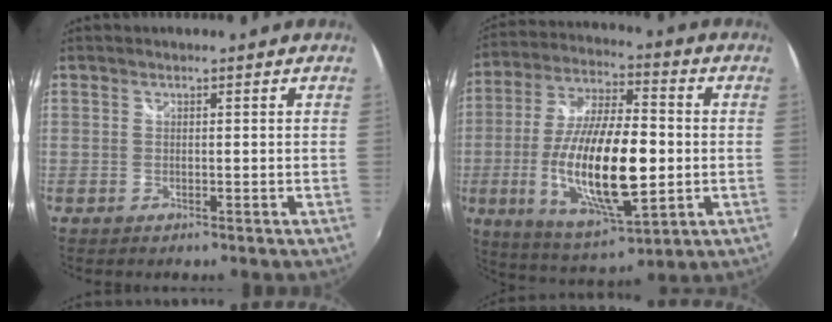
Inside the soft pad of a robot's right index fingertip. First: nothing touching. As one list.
[{"total": 21.4, "force": [-3.2, 7.5, 19.8], "torque": [-0.389, -0.019, -0.049]}]